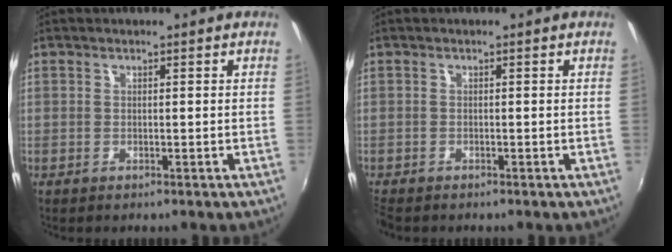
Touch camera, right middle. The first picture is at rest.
{"total": 1.7, "force": [-1.5, 0.6, 0.5], "torque": [-0.015, -0.011, -0.030]}